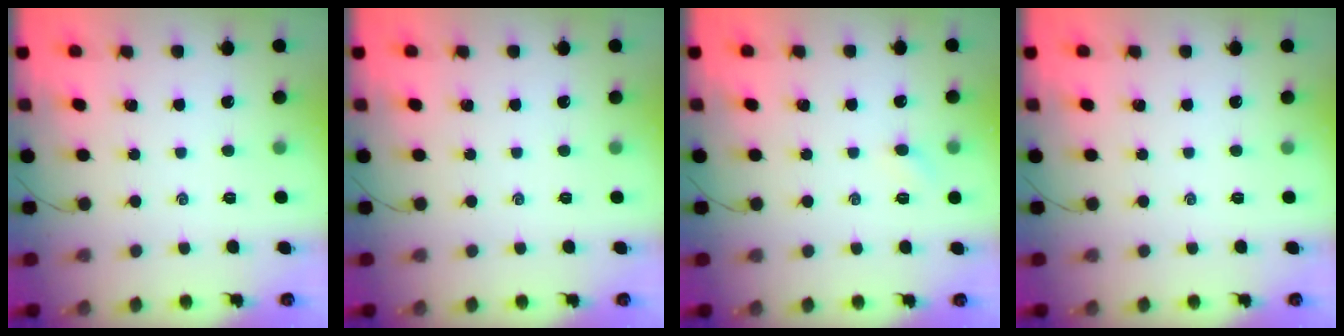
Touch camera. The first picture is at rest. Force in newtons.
{"total": 0.0}
{"total": 2.4, "press": 2.3, "slide": 0.7}
{"total": 0.0}